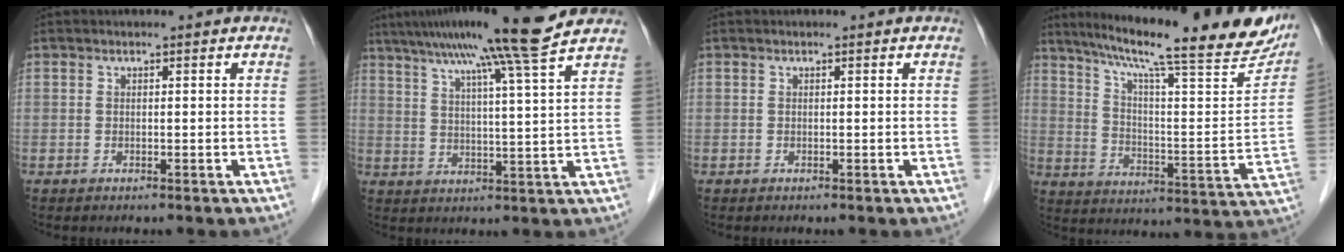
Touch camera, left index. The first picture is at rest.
{"total": 15.1, "force": [12.0, -2.3, 8.9], "torque": [-0.147, 0.003, 0.168]}
{"total": 0.0}
{"total": 27.1, "force": [22.1, 3.0, 15.4], "torque": [-0.240, -0.029, 0.296]}